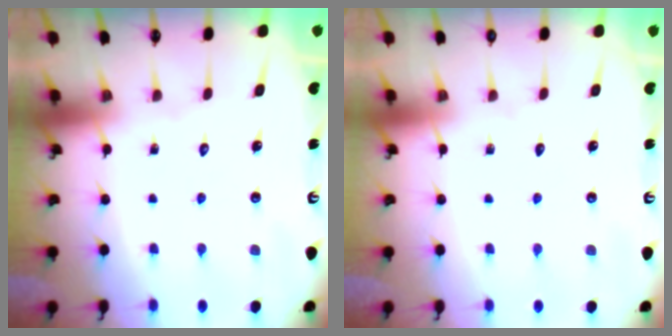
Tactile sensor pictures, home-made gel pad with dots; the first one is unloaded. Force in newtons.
{"total": 0.0}